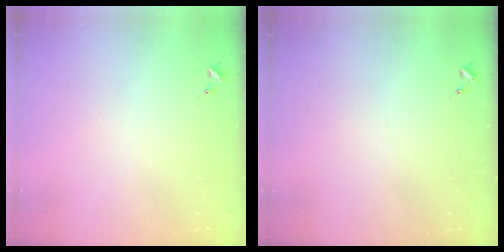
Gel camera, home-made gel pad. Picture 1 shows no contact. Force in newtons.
{"total": 0.0}